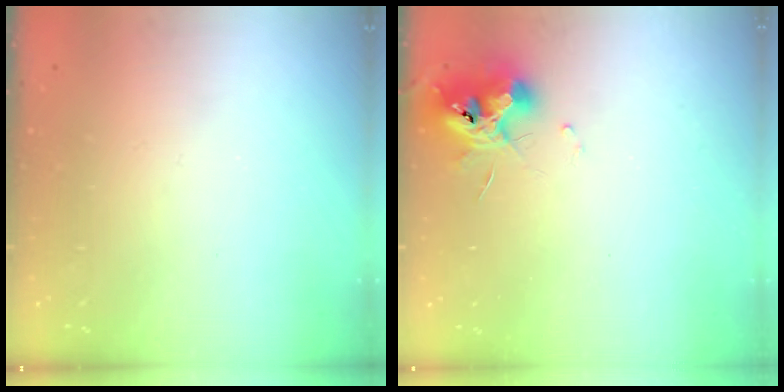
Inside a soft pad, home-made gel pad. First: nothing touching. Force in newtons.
{"total": 10.9, "press": 10.9, "slide": 0.8}